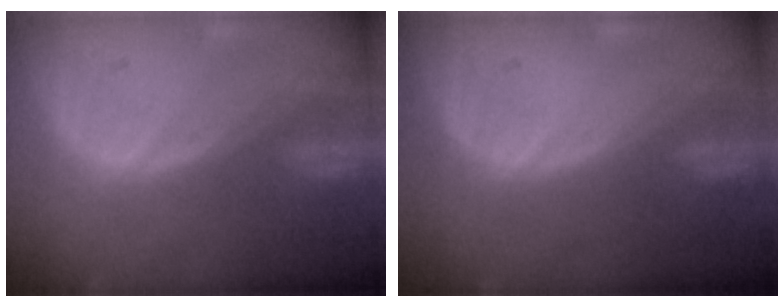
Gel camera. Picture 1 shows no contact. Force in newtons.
{"total": 0.0}